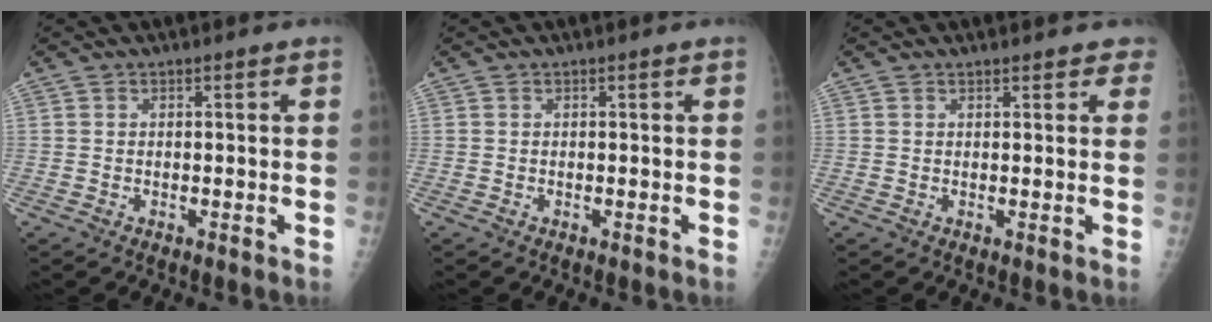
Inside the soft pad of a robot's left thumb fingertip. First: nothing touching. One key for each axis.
{"total": 0.0}
{"total": 3.3, "fx": 2.8, "fy": 1.4, "fz": 1.1, "tx": 0.017, "ty": -0.003, "tz": 0.021}